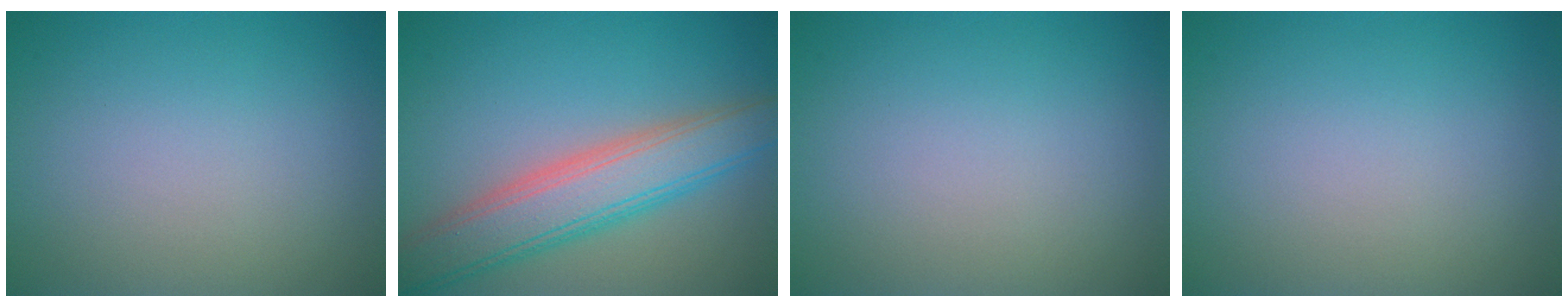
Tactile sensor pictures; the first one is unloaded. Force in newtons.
{"total": 6.6, "press": 6.6, "slide": 0.2}
{"total": 0.0}
{"total": 0.0}